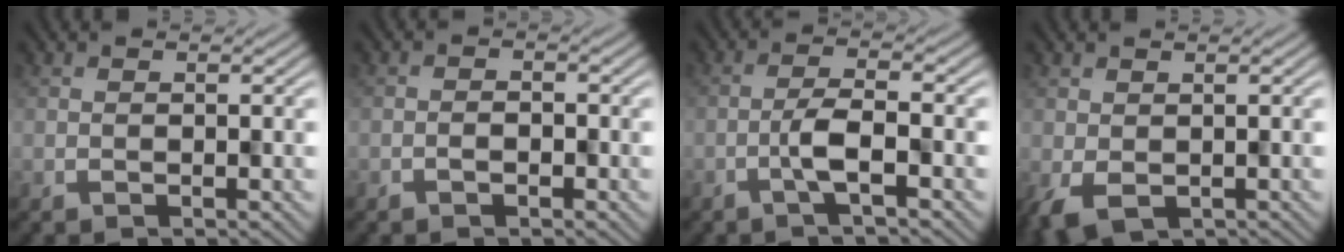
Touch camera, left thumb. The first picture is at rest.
{"total": 1.0, "force": [-0.8, 0.5, -0.1], "torque": [0.006, -0.001, -0.014]}
{"total": 2.9, "force": [-1.5, 0.6, 2.5], "torque": [-0.046, 0.010, -0.033]}
{"total": 4.3, "force": [-1.6, 2.6, 3.1], "torque": [-0.062, -0.013, -0.017]}